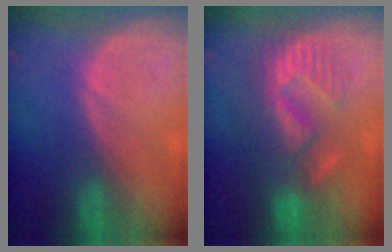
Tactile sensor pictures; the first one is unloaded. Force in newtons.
{"total": 8.8, "press": 8.7, "slide": 1.5}